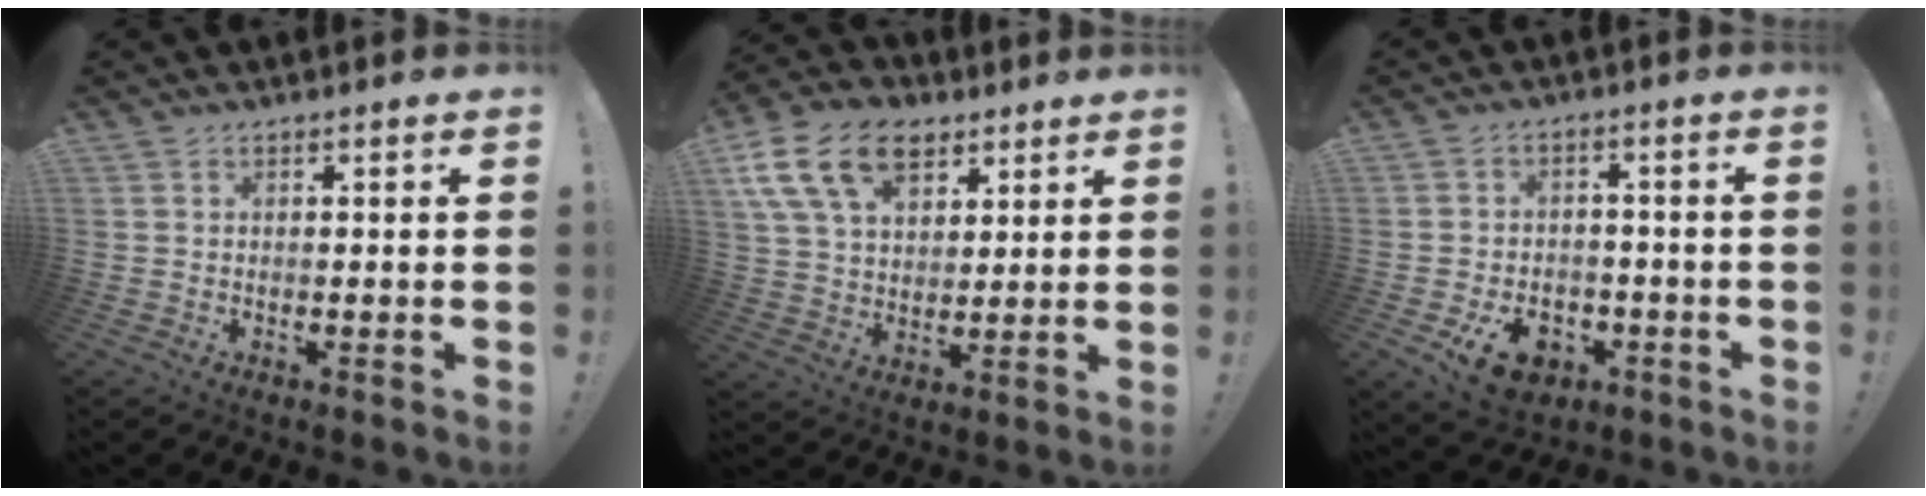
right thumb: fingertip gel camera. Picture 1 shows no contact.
{"total": 17.3, "force": [8.8, 11.1, 10.0], "torque": [-0.175, -0.026, 0.166]}
{"total": 9.5, "force": [-4.9, 6.5, 5.1], "torque": [-0.068, 0.032, -0.082]}